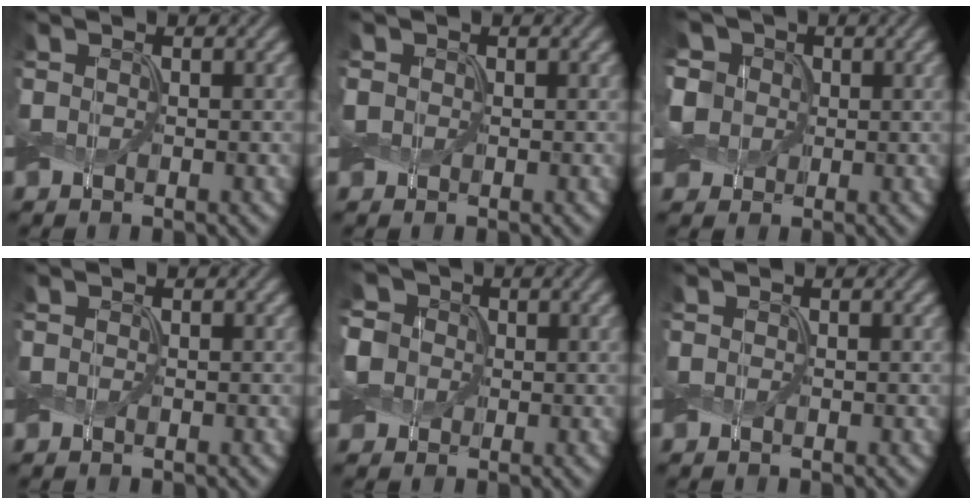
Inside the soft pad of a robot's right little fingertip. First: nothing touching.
{"total": 0.9, "force": [0.2, 0.8, 0.2], "torque": [-0.004, 0.001, 0.002]}
{"total": 6.9, "force": [2.8, 5.4, 3.1], "torque": [-0.079, 0.018, 0.033]}
{"total": 0.0}
{"total": 8.6, "force": [3.2, 7.0, 3.8], "torque": [-0.097, 0.029, 0.037]}
{"total": 0.0}